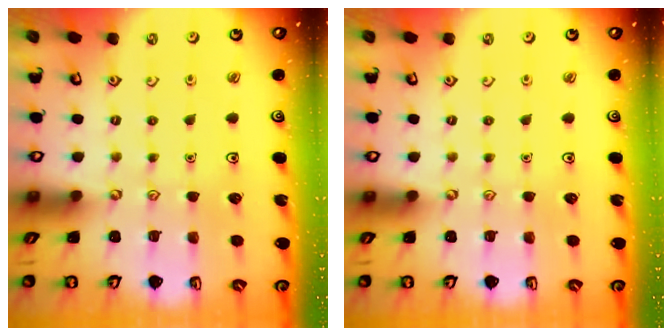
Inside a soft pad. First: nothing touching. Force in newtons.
{"total": 0.0}